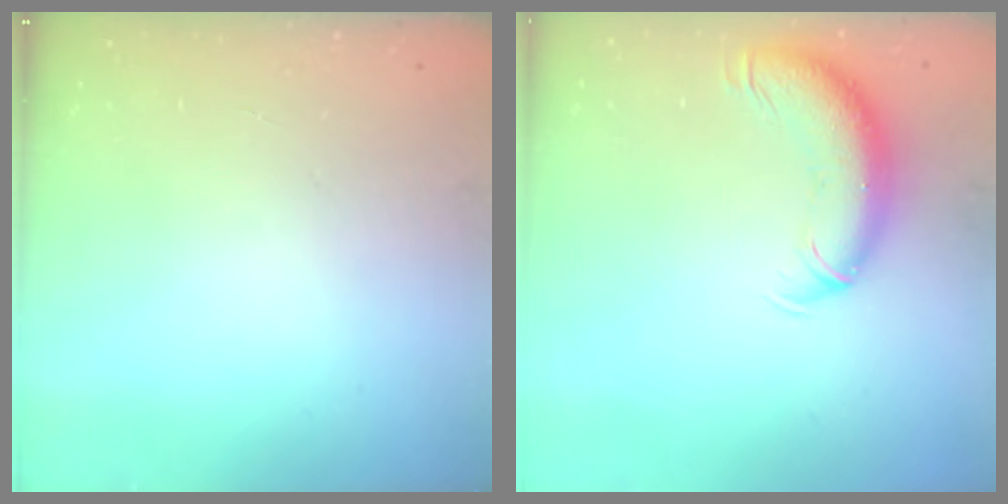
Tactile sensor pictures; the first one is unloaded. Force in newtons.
{"total": 11.1, "press": 10.7, "slide": 2.7}